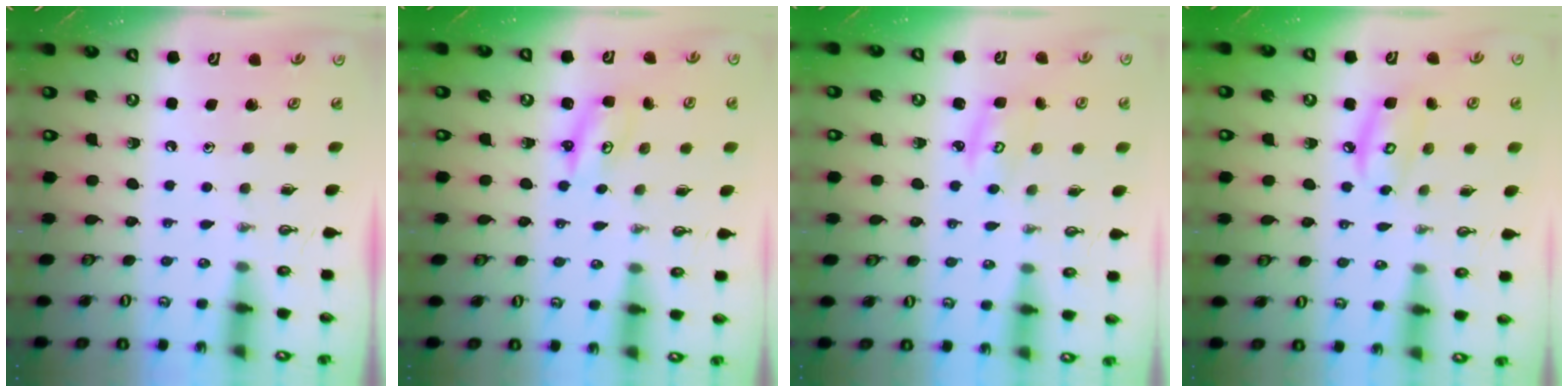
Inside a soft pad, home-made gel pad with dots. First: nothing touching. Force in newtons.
{"total": 2.7, "press": 2.7, "slide": 0.2}
{"total": 2.8, "press": 2.8, "slide": 0.2}
{"total": 7.9, "press": 7.9, "slide": 0.6}